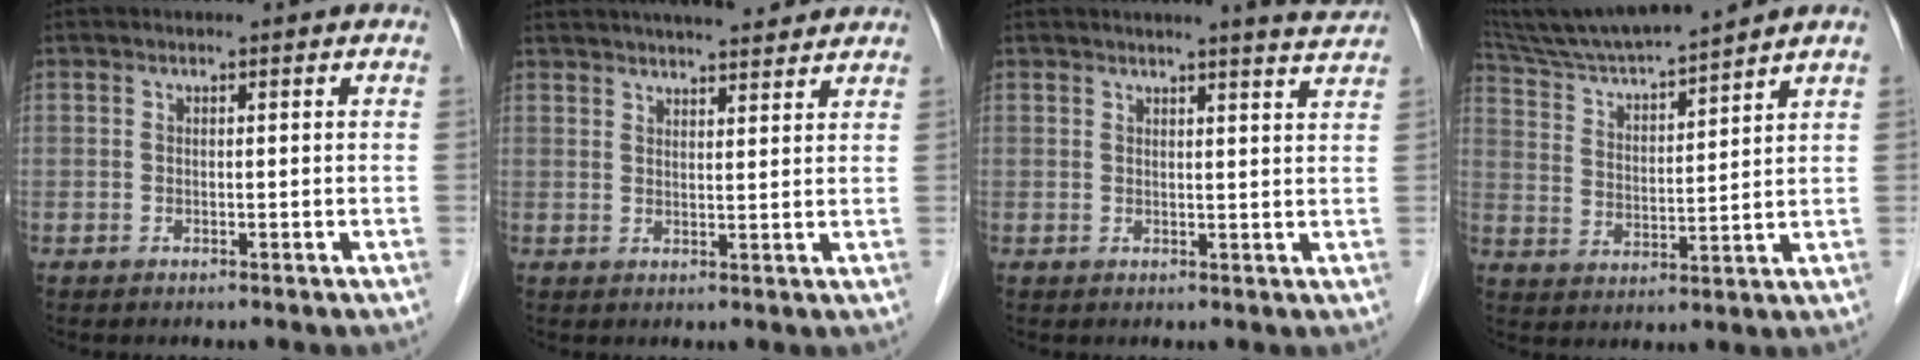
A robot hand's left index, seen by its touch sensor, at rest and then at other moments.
{"total": 12.3, "force": [10.8, 2.1, 5.3], "torque": [-0.079, 0.028, 0.150]}
{"total": 5.3, "force": [4.9, -0.8, 1.7], "torque": [-0.027, -0.013, 0.043]}
{"total": 12.7, "force": [11.7, -0.9, 5.1], "torque": [-0.099, 0.008, 0.209]}